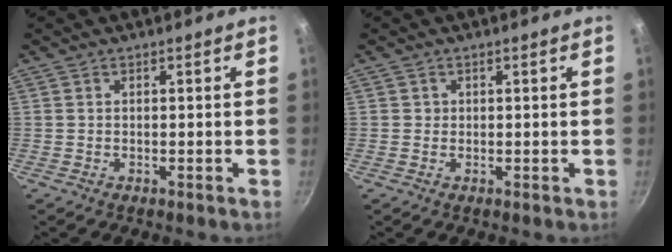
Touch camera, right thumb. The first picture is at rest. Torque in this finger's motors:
{"motor_torque": [0.02, -0.25, -0.19, 0.44, -0.03]}